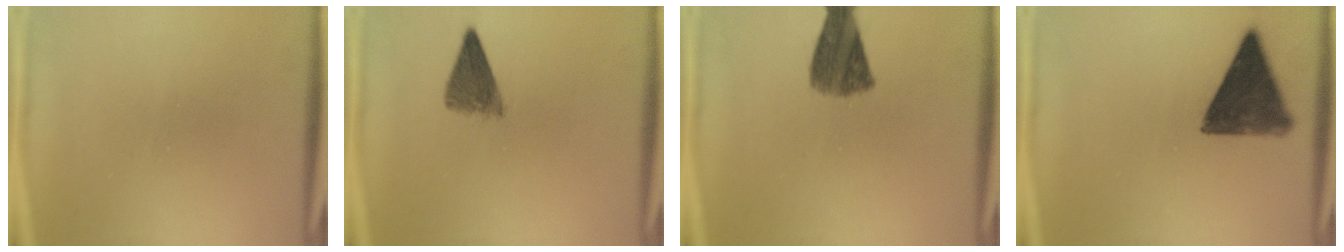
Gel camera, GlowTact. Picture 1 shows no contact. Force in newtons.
{"total": 4.5}
{"total": 7.6}
{"total": 11.1}